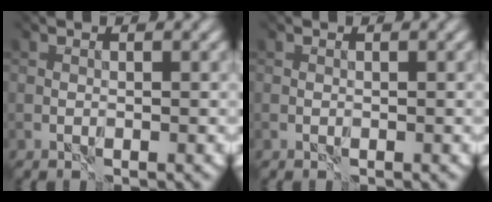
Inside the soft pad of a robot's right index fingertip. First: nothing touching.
{"total": 0.0}